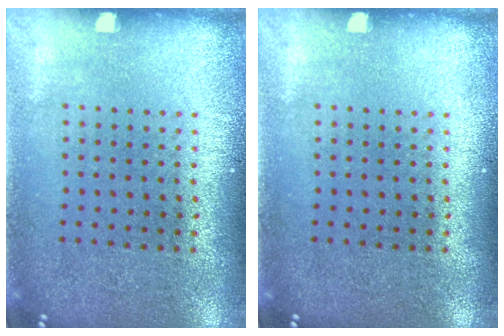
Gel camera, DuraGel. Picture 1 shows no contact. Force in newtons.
{"total": 0.0}